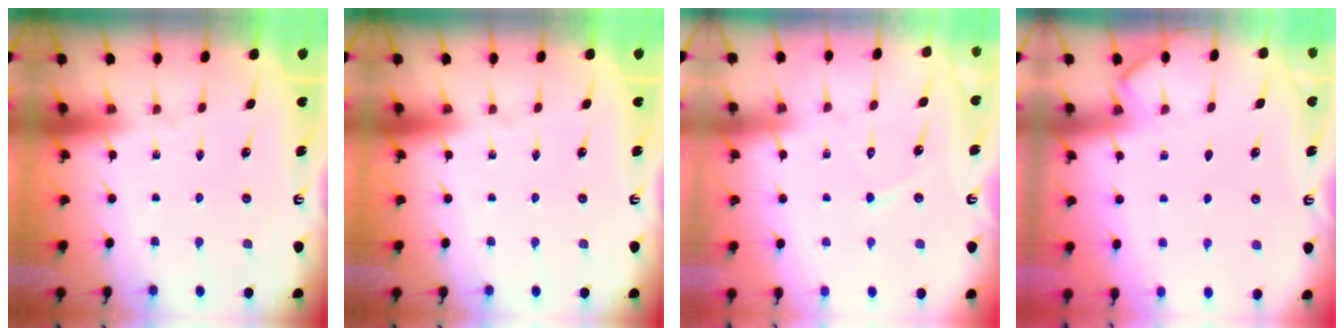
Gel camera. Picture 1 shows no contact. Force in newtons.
{"total": 0.0}
{"total": 5.8, "press": 5.8, "slide": 0.3}
{"total": 3.8, "press": 3.7, "slide": 0.4}